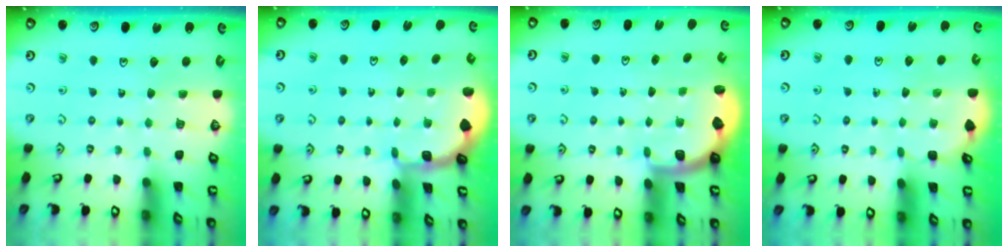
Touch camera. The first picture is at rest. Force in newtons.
{"total": 1.6, "press": 1.6, "slide": 0.3}
{"total": 1.9, "press": 1.8, "slide": 0.5}
{"total": 2.4, "press": 2.0, "slide": 1.3}